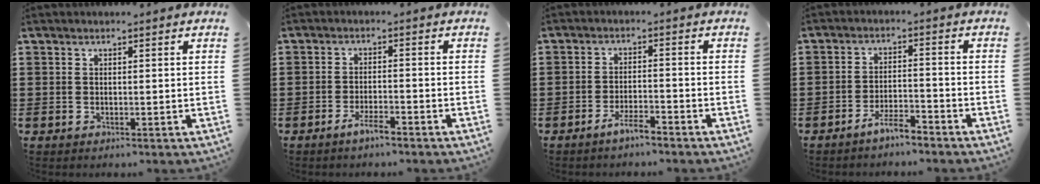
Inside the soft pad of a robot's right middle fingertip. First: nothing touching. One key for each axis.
{"total": 3.0, "fx": -2.3, "fy": 0.5, "fz": 1.8, "tx": -0.038, "ty": 0.004, "tz": -0.046}
{"total": 3.4, "fx": -2.8, "fy": 0.4, "fz": 1.8, "tx": -0.039, "ty": 0.006, "tz": -0.056}
{"total": 4.1, "fx": -3.7, "fy": 0.6, "fz": 1.7, "tx": -0.038, "ty": 0.005, "tz": -0.075}